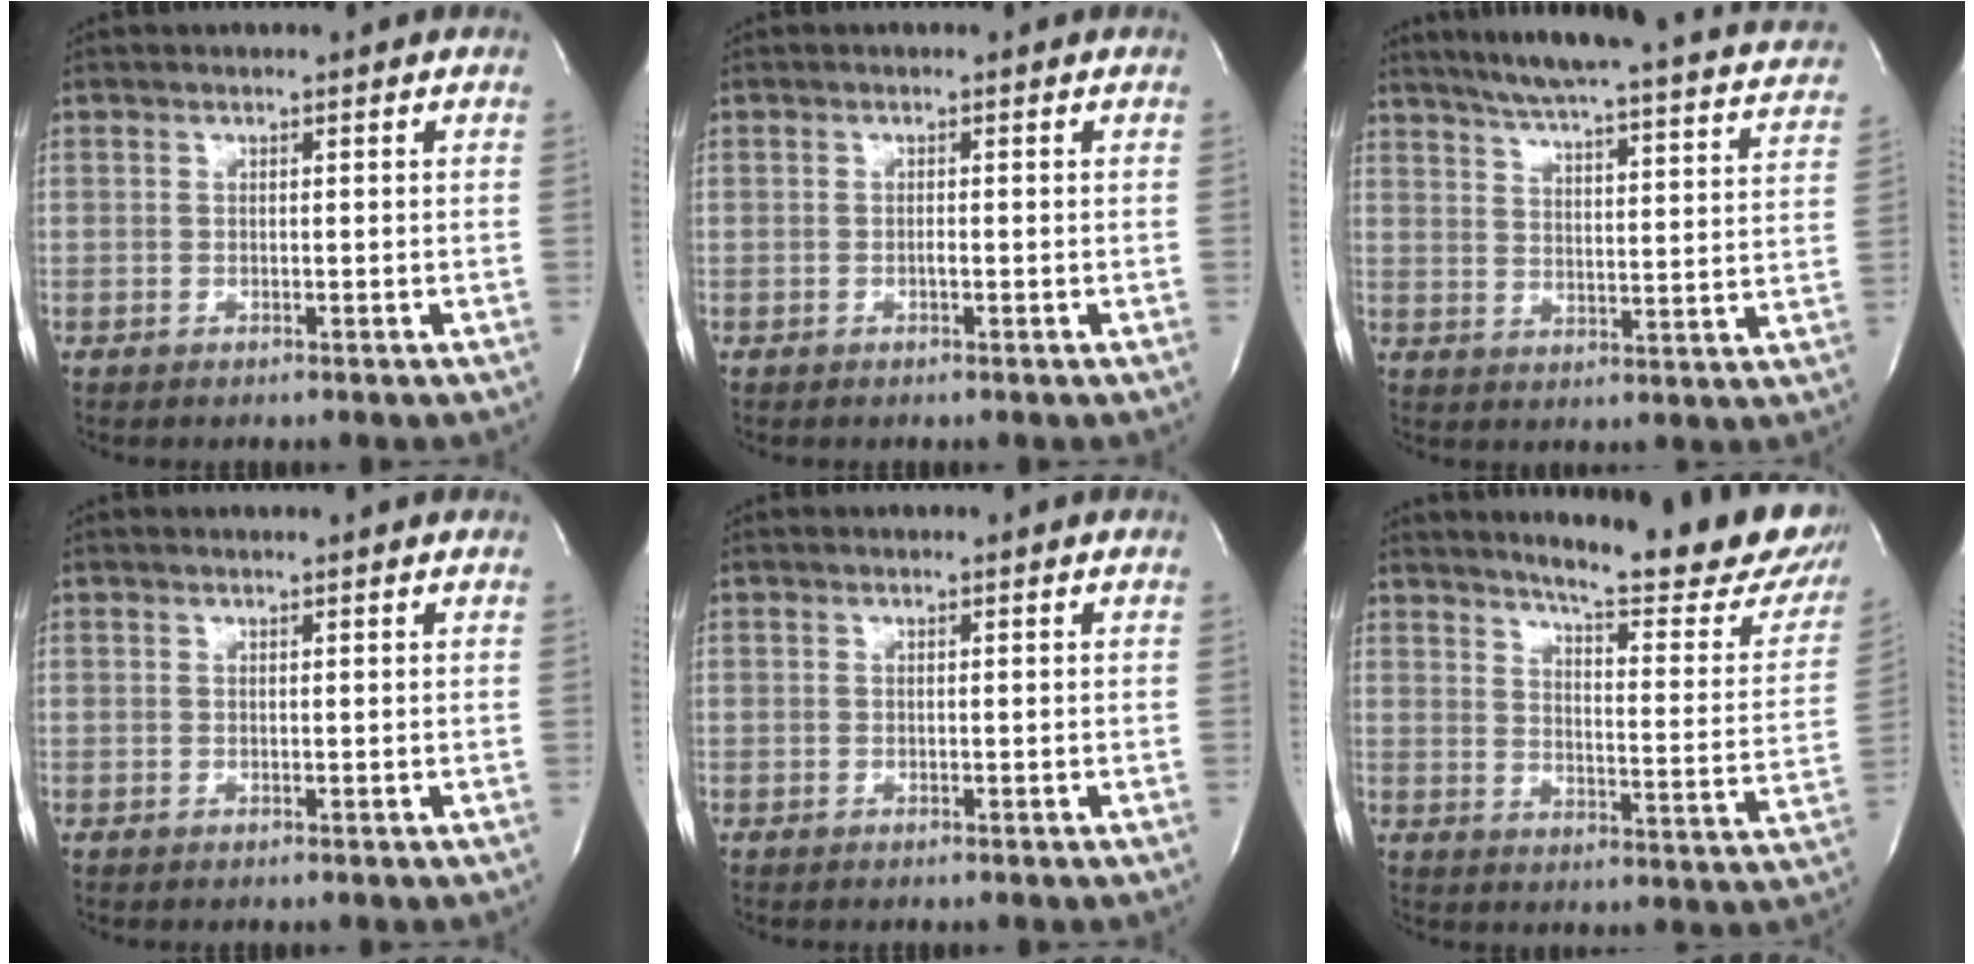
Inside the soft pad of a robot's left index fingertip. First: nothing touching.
{"total": 0.5, "force": [-0.2, 0.1, 0.5], "torque": [-0.009, 0.001, -0.005]}
{"total": 28.0, "force": [25.1, 3.1, 12.1], "torque": [-0.182, -0.050, 0.301]}
{"total": 1.3, "force": [1.2, 0.0, 0.5], "torque": [-0.011, 0.011, 0.018]}
{"total": 0.0}
{"total": 22.9, "force": [19.6, 2.9, 11.4], "torque": [-0.158, -0.080, 0.230]}